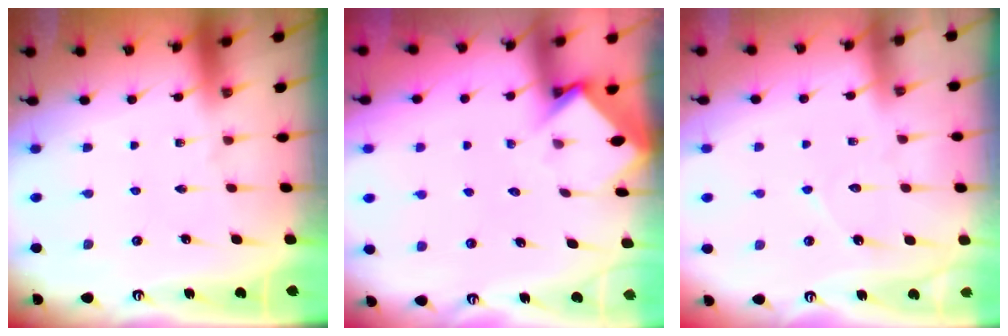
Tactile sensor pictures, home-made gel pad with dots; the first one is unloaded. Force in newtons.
{"total": 3.5, "press": 3.4, "slide": 0.3}
{"total": 5.9, "press": 5.9, "slide": 0.4}